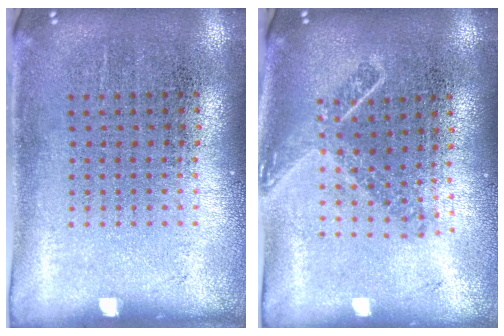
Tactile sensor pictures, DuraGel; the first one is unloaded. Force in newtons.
{"total": 1.7, "press": 1.3, "slide": 1.1}